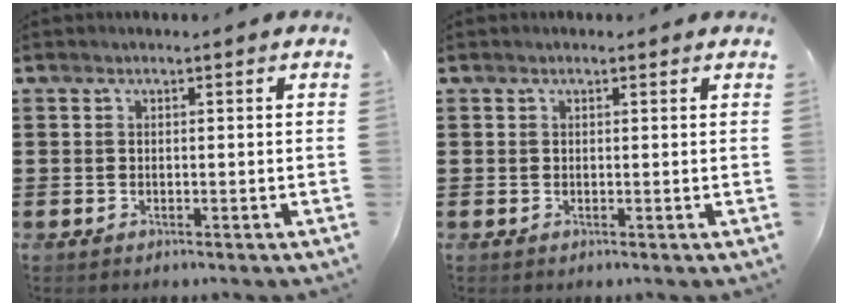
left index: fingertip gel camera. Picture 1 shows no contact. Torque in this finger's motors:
{"motor_torque": [2.14, 0.00, 0.20, 0.01]}